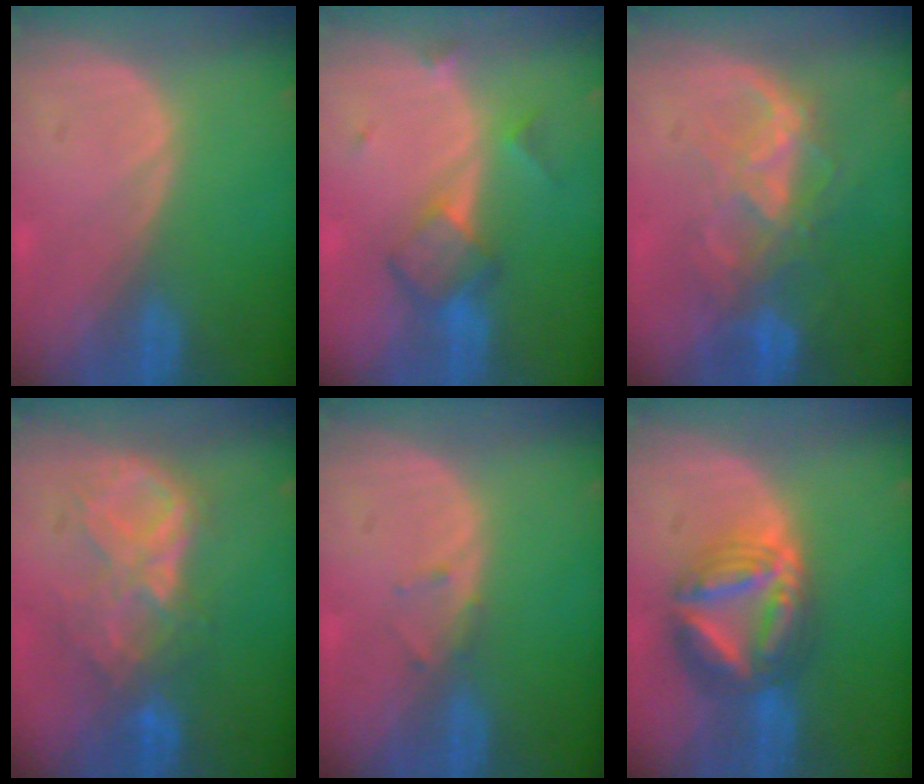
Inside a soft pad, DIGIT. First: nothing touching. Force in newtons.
{"total": 6.0, "press": 5.2, "slide": 3.0}
{"total": 8.7, "press": 7.5, "slide": 4.3}
{"total": 8.6, "press": 7.6, "slide": 3.9}
{"total": 1.1, "press": 1.0, "slide": 0.2}
{"total": 9.1, "press": 9.1, "slide": 0.9}